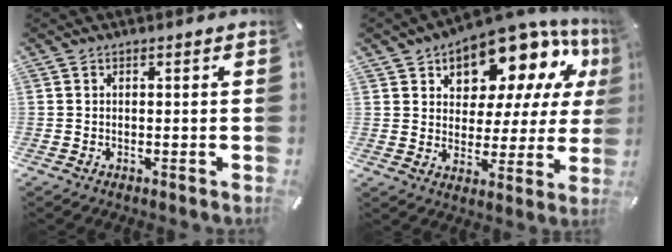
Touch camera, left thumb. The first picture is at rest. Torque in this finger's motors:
{"motor_torque": [2.51, 2.50, 1.46, -1.31, 0.33]}